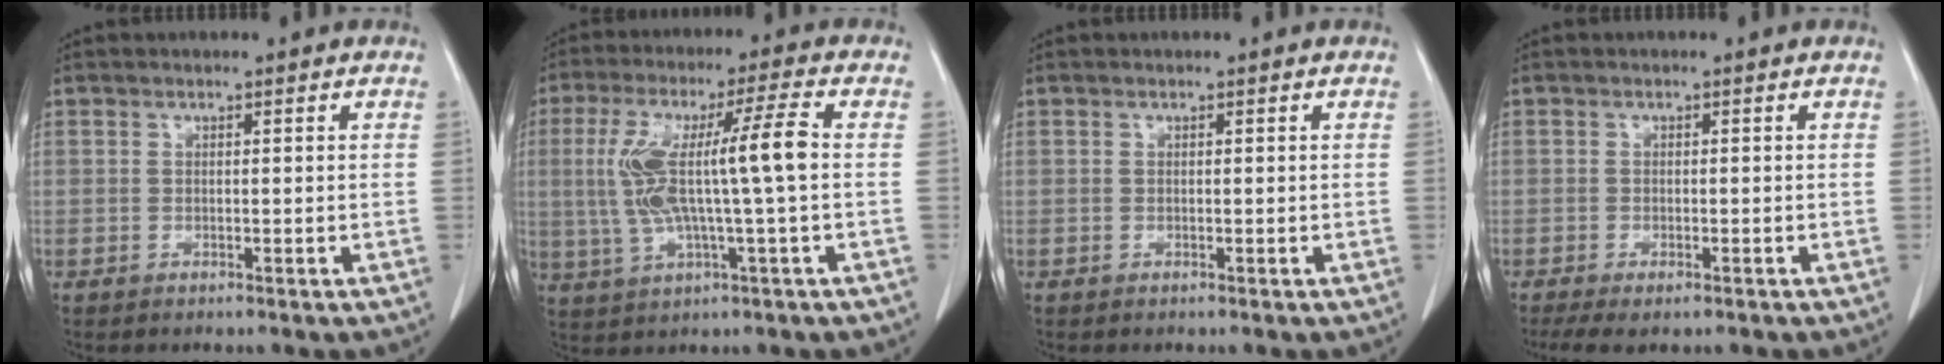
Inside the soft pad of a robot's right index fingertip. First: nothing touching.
{"total": 12.4, "force": [0.4, 0.3, 12.4], "torque": [-0.252, 0.018, 0.008]}
{"total": 0.0}
{"total": 5.1, "force": [-3.7, 1.8, 3.0], "torque": [-0.047, -0.013, -0.056]}